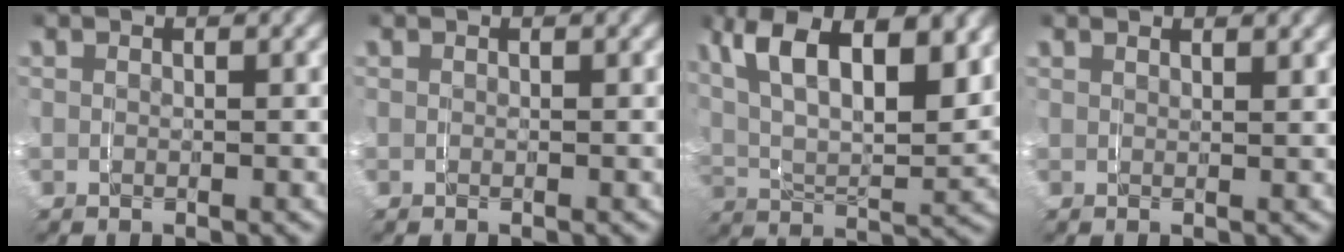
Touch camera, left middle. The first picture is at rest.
{"total": 0.0}
{"total": 9.5, "force": [3.6, 4.9, 7.3], "torque": [-0.139, 0.001, 0.059]}
{"total": 1.0, "force": [1.0, -0.3, 0.0], "torque": [-0.001, -0.001, 0.017]}